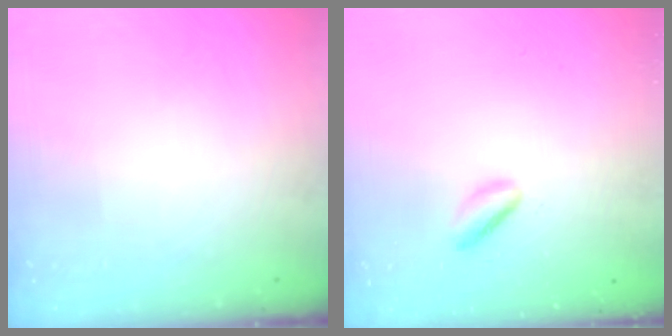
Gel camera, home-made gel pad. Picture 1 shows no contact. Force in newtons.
{"total": 2.8, "press": 2.7, "slide": 0.8}